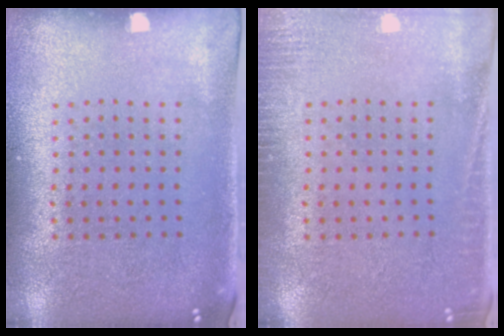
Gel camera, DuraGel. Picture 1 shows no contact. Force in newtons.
{"total": 2.0, "press": 2.0, "slide": 0.3}